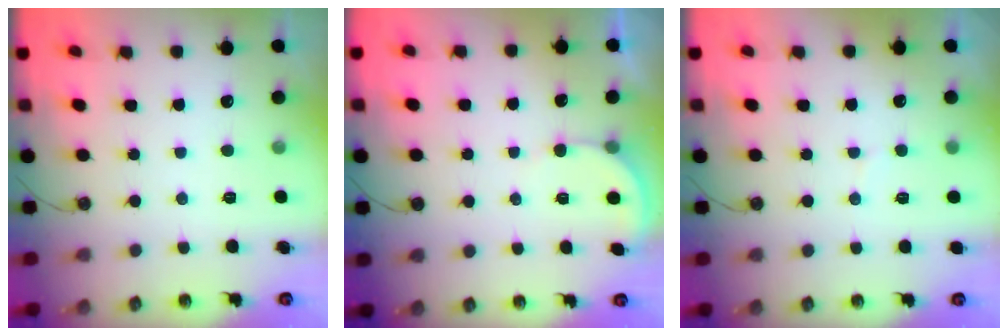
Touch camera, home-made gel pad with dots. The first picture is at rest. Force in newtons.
{"total": 2.7, "press": 2.7, "slide": 0.1}
{"total": 2.7, "press": 2.4, "slide": 1.2}